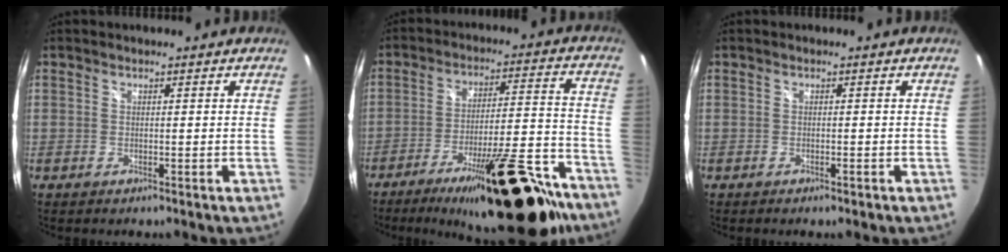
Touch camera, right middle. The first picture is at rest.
{"total": 24.2, "force": [-17.6, 6.1, 15.4], "torque": [-0.229, -0.011, -0.250]}
{"total": 0.8, "force": [-0.5, 0.3, 0.5], "torque": [-0.008, -0.001, -0.009]}